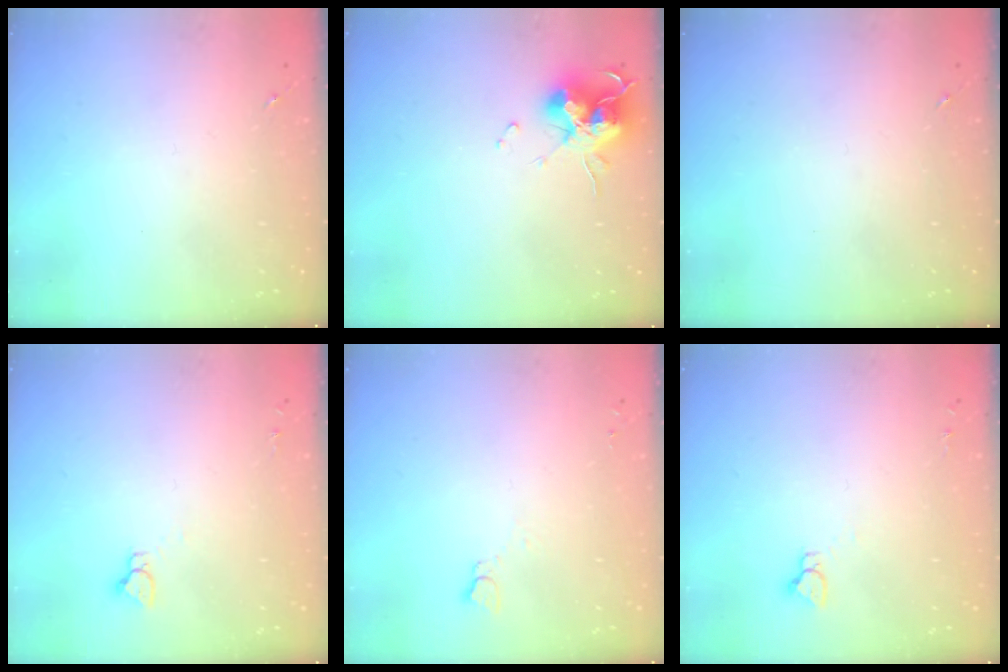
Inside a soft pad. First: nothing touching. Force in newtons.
{"total": 15.2, "press": 15.1, "slide": 2.0}
{"total": 0.0}
{"total": 2.9, "press": 2.9, "slide": 0.2}
{"total": 2.7, "press": 2.7, "slide": 0.3}
{"total": 2.9, "press": 2.9, "slide": 0.2}